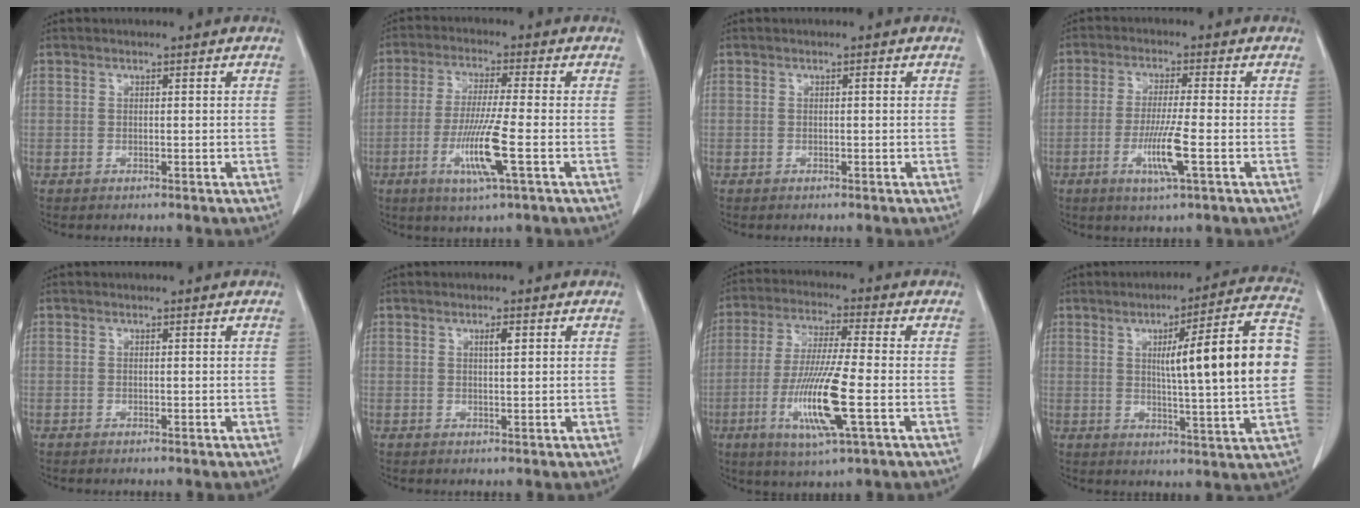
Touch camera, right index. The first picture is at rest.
{"total": 9.1, "force": [-3.0, -0.4, 8.6], "torque": [-0.170, -0.017, -0.058]}
{"total": 0.0}
{"total": 6.9, "force": [-2.3, -0.3, 6.5], "torque": [-0.124, -0.017, -0.045]}
{"total": 0.0}
{"total": 1.5, "force": [0.6, 0.2, 1.3], "torque": [-0.024, -0.001, 0.009]}
{"total": 12.5, "force": [-3.6, 0.5, 12.0], "torque": [-0.240, -0.020, -0.069]}
{"total": 16.9, "force": [1.5, 0.3, 16.8], "torque": [-0.235, 0.018, 0.018]}